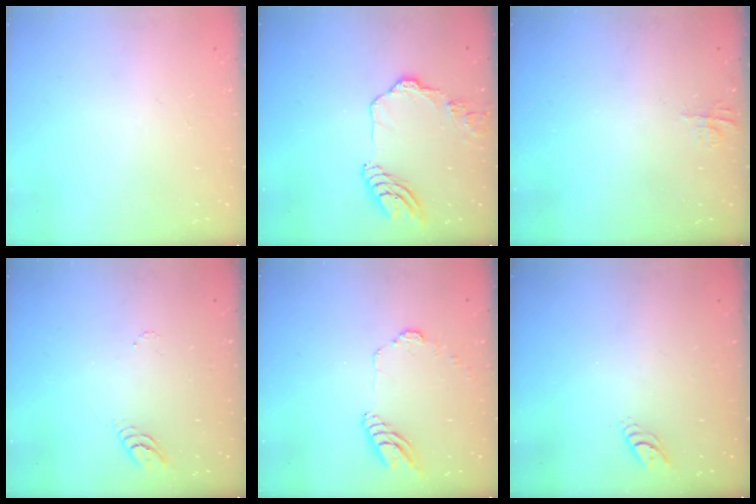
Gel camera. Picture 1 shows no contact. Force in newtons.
{"total": 13.8, "press": 13.7, "slide": 1.8}
{"total": 3.9, "press": 3.9, "slide": 0.4}
{"total": 3.5, "press": 3.4, "slide": 0.3}
{"total": 11.2, "press": 11.1, "slide": 1.6}
{"total": 3.6, "press": 3.6, "slide": 0.1}